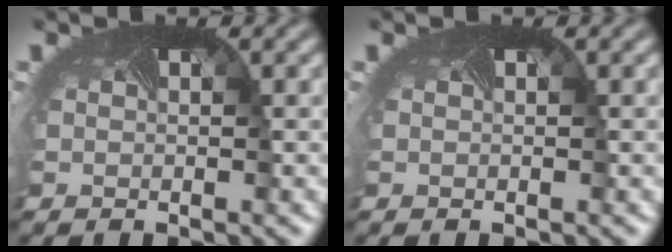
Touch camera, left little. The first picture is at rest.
{"total": 0.0}